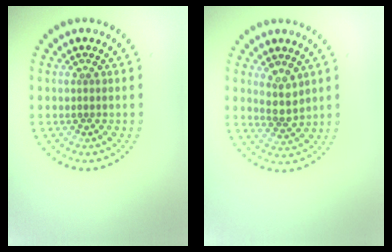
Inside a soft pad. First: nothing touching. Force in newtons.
{"total": 2.3, "press": 2.0, "slide": 1.2}